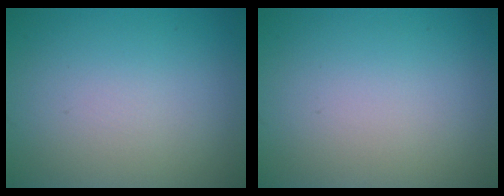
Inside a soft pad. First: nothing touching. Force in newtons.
{"total": 0.0}